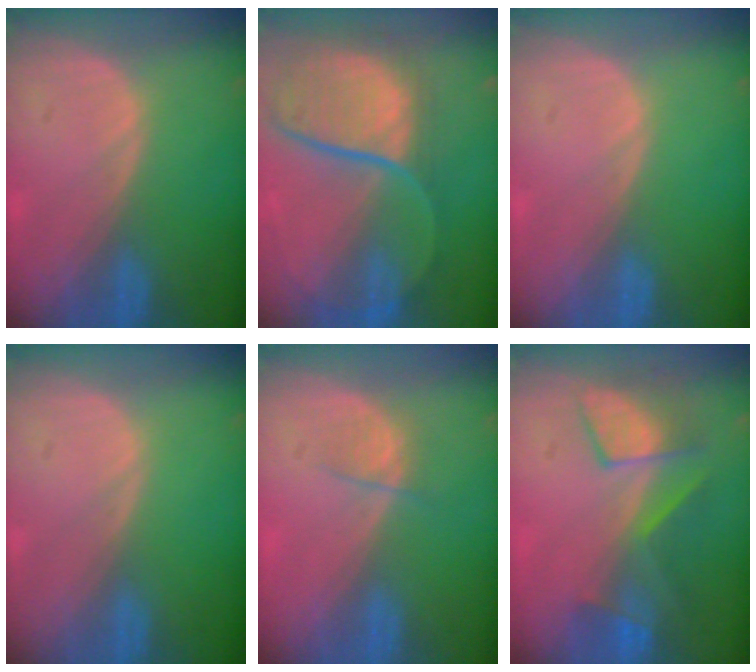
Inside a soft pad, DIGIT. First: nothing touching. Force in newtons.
{"total": 12.1, "press": 10.0, "slide": 6.8}
{"total": 0.0}
{"total": 0.0}
{"total": 2.2, "press": 2.0, "slide": 0.9}
{"total": 8.0, "press": 7.4, "slide": 2.9}